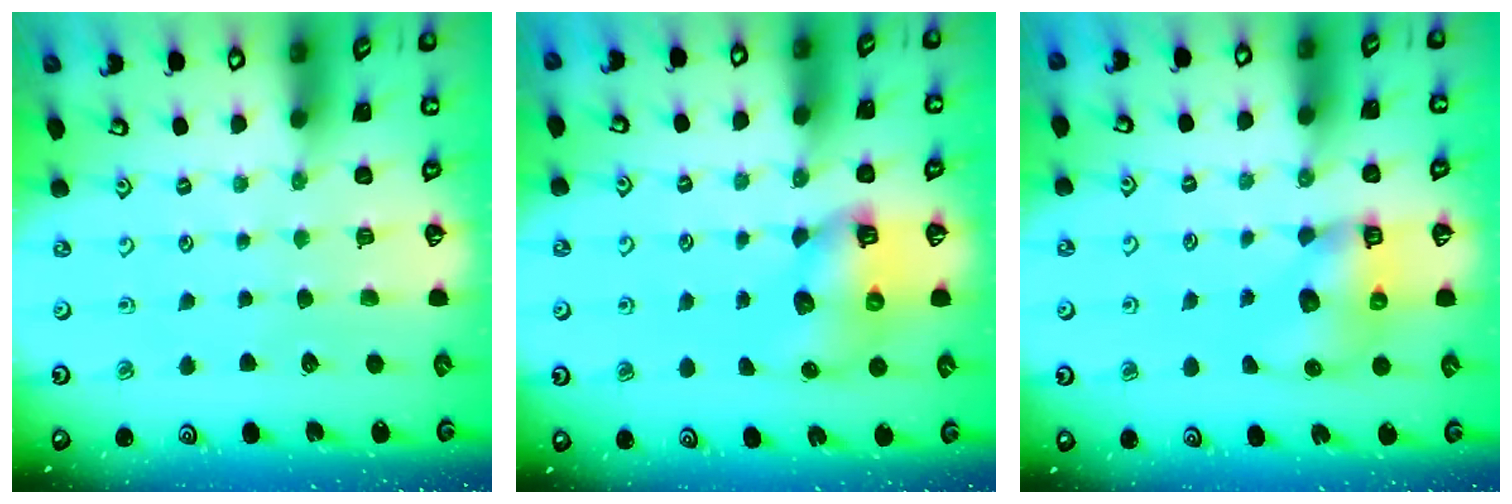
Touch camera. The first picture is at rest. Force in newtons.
{"total": 8.8, "press": 8.7, "slide": 1.1}
{"total": 8.0, "press": 7.9, "slide": 1.2}